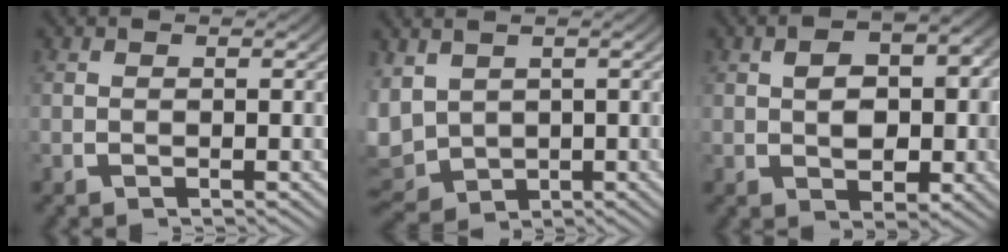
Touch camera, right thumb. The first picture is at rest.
{"total": 8.4, "force": [-1.3, 6.9, 4.6], "torque": [-0.133, -0.044, 0.004]}
{"total": 6.1, "force": [0.1, 4.1, 4.5], "torque": [-0.072, -0.031, 0.020]}